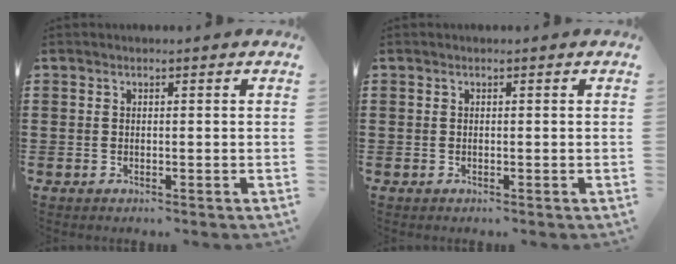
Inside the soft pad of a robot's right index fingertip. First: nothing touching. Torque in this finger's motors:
{"motor_torque": [0.11, 0.21, 0.00, 0.00]}